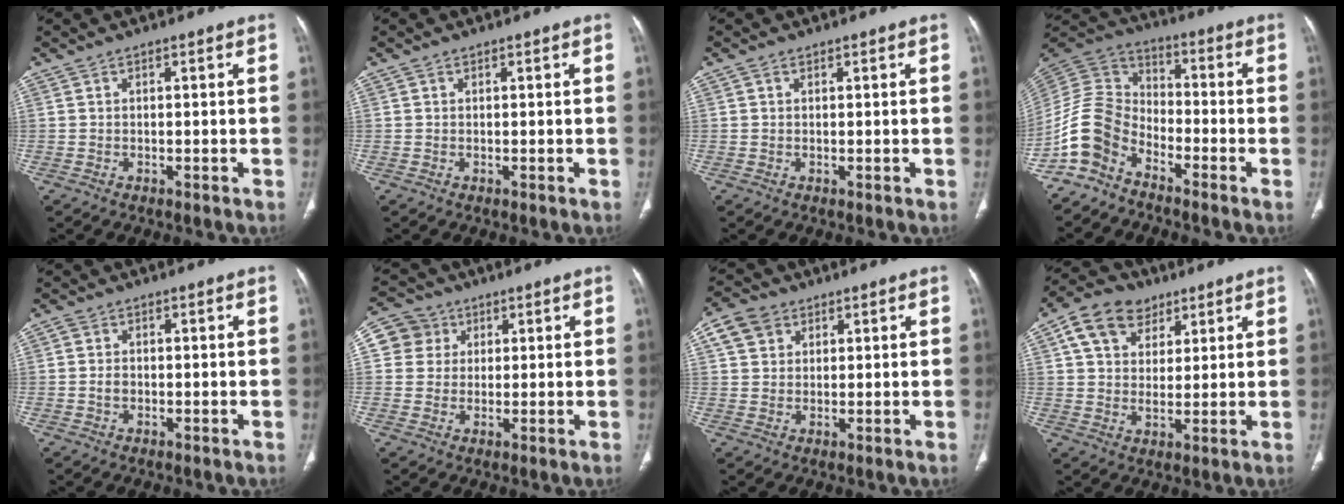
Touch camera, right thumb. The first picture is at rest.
{"total": 0.0}
{"total": 0.6, "force": [0.3, 0.4, 0.3], "torque": [-0.007, 0.000, 0.004]}
{"total": 10.7, "force": [-7.0, 6.6, 4.7], "torque": [-0.093, 0.067, -0.158]}
{"total": 1.9, "force": [-0.3, 1.5, 1.2], "torque": [-0.024, 0.005, -0.007]}
{"total": 7.0, "force": [1.9, 6.6, 1.1], "torque": [0.003, 0.007, 0.029]}
{"total": 6.9, "force": [3.0, 5.5, 2.9], "torque": [-0.044, 0.004, 0.056]}
{"total": 11.5, "force": [5.5, 8.2, 6.0], "torque": [-0.090, -0.005, 0.094]}